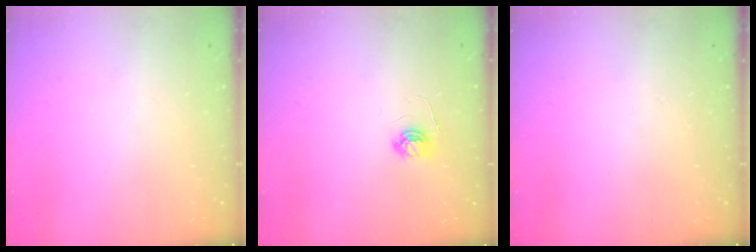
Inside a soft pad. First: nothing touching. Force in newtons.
{"total": 4.0, "press": 4.0, "slide": 0.5}
{"total": 0.0}